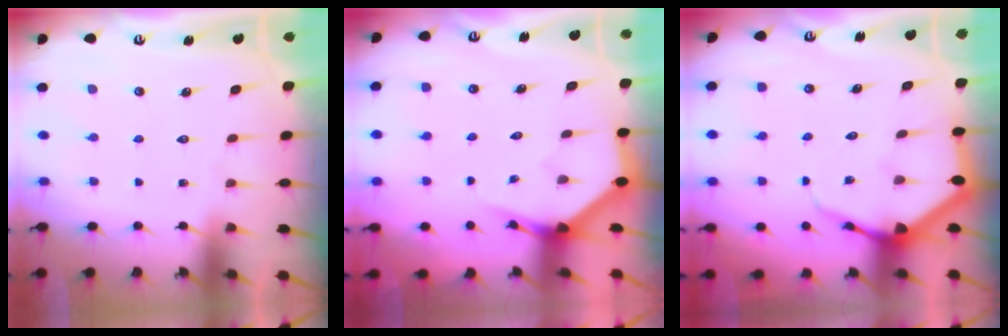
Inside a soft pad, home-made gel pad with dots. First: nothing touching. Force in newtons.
{"total": 4.0, "press": 4.0, "slide": 0.5}
{"total": 5.9, "press": 5.9, "slide": 0.7}